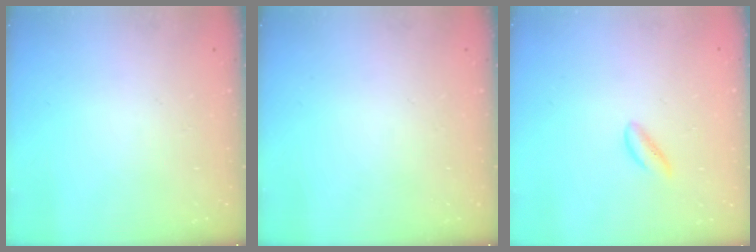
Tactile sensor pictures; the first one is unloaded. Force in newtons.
{"total": 0.0}
{"total": 1.3, "press": 1.2, "slide": 0.4}